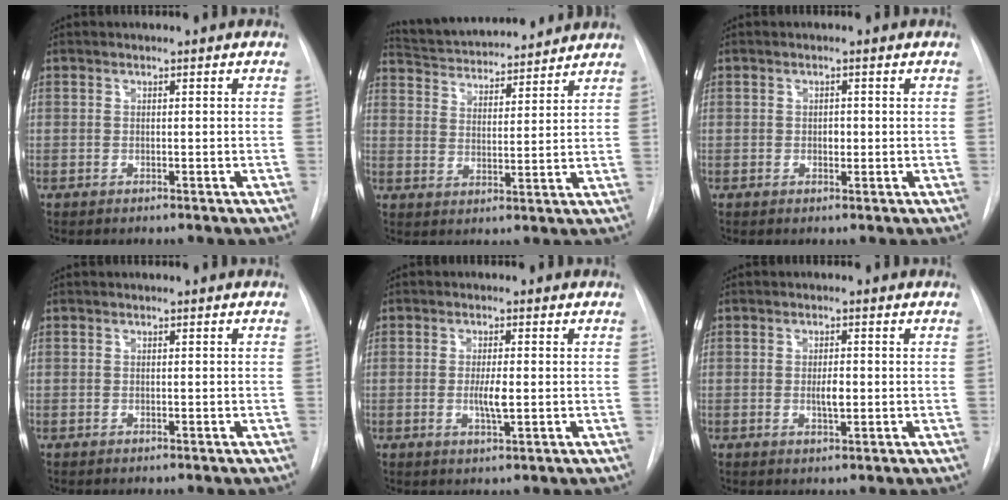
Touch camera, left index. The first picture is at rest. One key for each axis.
{"total": 15.8, "fx": 14.9, "fy": 2.4, "fz": 4.8, "tx": -0.082, "ty": 0.025, "tz": 0.229}
{"total": 1.1, "fx": 0.0, "fy": 0.8, "fz": 0.8, "tx": -0.010, "ty": 0.002, "tz": 0.001}
{"total": 0.0}
{"total": 3.2, "fx": -0.2, "fy": 0.5, "fz": 3.1, "tx": -0.059, "ty": -0.004, "tz": -0.002}
{"total": 2.4, "fx": -0.1, "fy": 0.7, "fz": 2.3, "tx": -0.041, "ty": -0.001, "tz": 0.000}